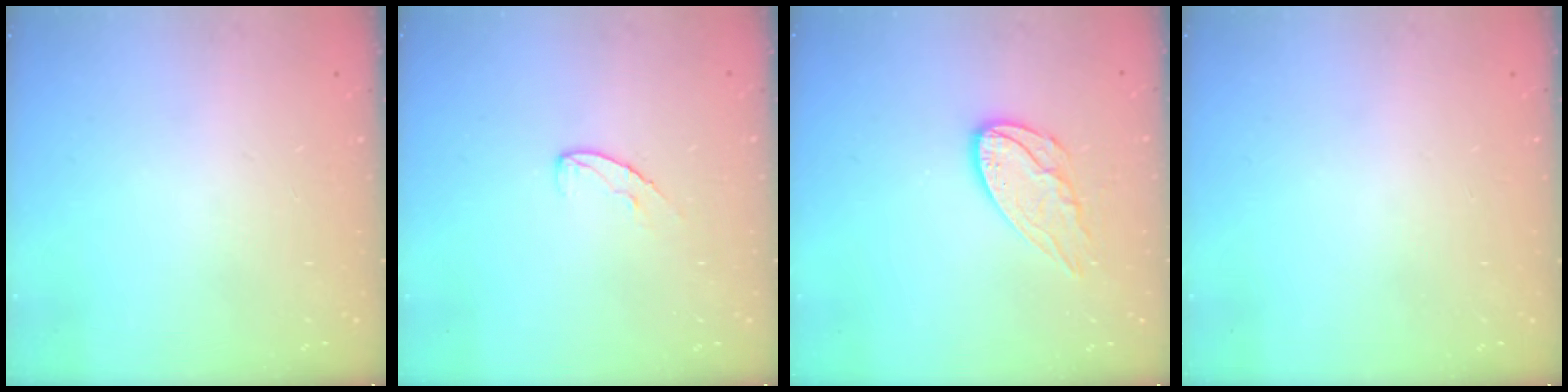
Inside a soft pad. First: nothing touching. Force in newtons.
{"total": 7.3, "press": 7.2, "slide": 0.6}
{"total": 9.8, "press": 9.8, "slide": 0.4}
{"total": 0.0}